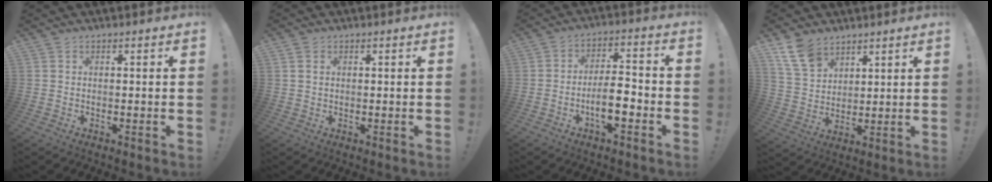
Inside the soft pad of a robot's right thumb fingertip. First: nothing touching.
{"total": 1.3, "force": [0.6, 1.0, 0.7], "torque": [-0.012, 0.003, 0.010]}
{"total": 9.3, "force": [-3.6, 3.0, 8.1], "torque": [-0.137, 0.012, -0.063]}
{"total": 10.9, "force": [7.4, 6.7, 4.5], "torque": [-0.091, -0.035, 0.147]}